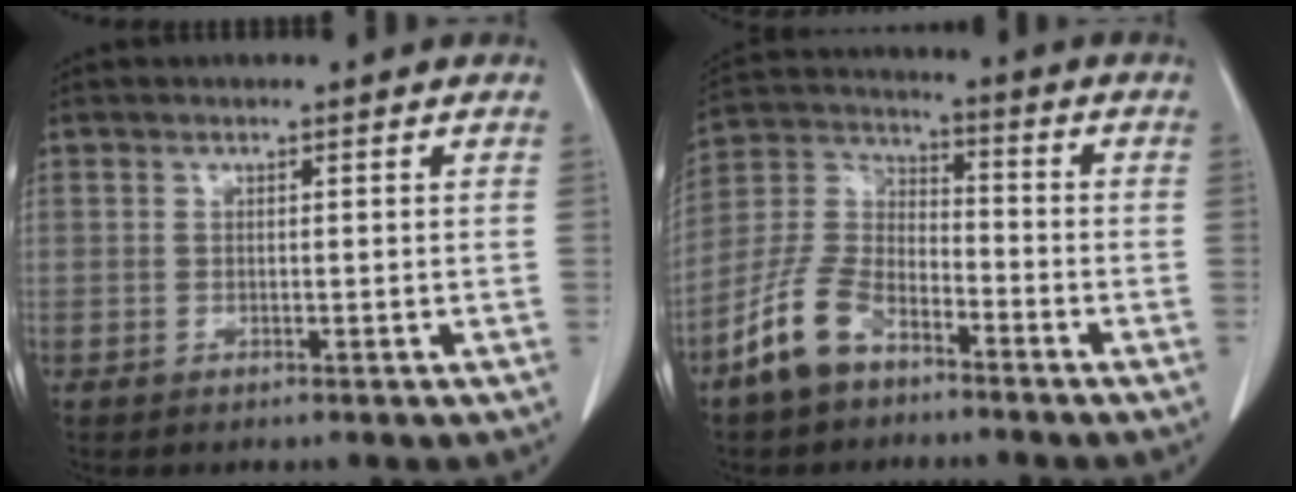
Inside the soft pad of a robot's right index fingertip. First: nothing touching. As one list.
[{"total": 10.2, "force": [-6.7, 5.1, 5.7], "torque": [-0.142, 0.005, -0.139]}]